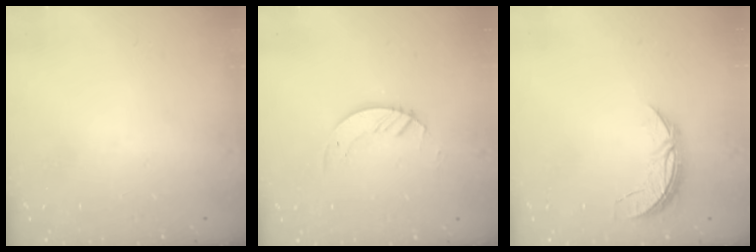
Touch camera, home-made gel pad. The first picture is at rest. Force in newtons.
{"total": 3.0, "press": 3.0, "slide": 0.2}
{"total": 5.5, "press": 5.5, "slide": 0.3}